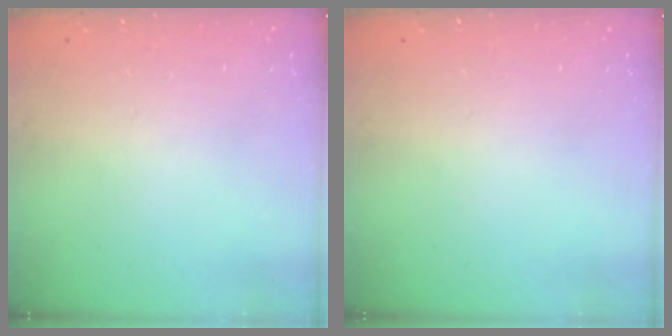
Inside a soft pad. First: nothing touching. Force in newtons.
{"total": 0.0}